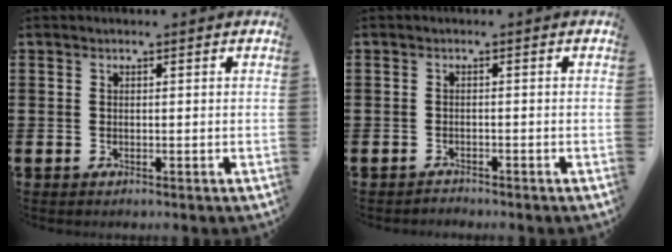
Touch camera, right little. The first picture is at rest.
{"total": 0.9, "force": [-0.9, 0.0, -0.1], "torque": [-0.001, 0.001, -0.020]}